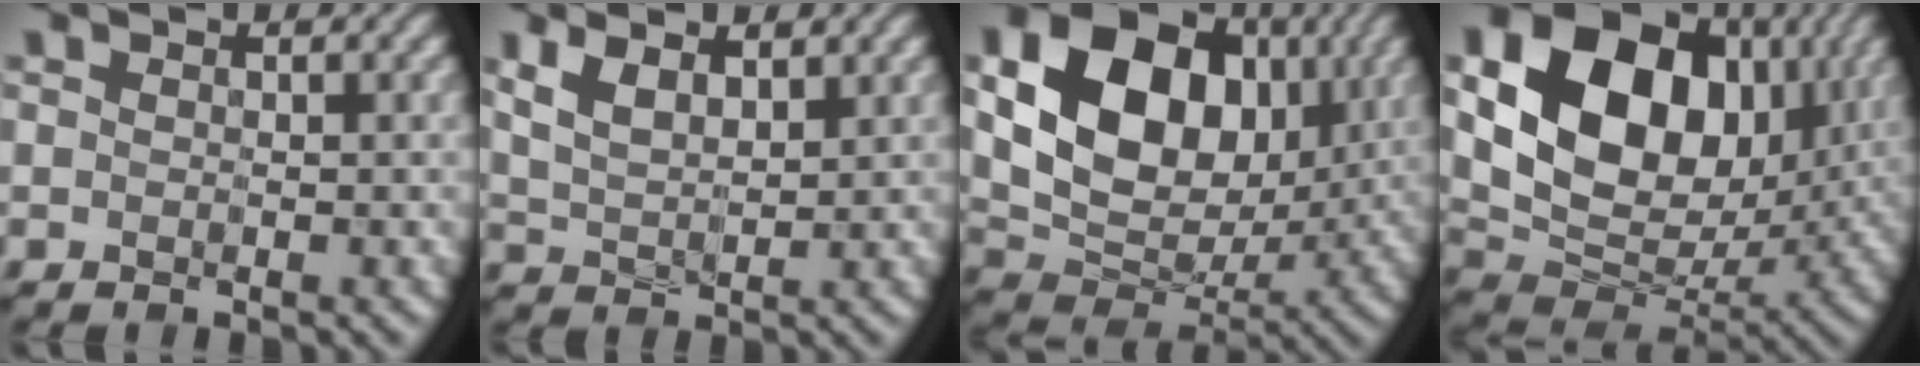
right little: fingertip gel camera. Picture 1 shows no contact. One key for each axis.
{"total": 3.7, "fx": 1.8, "fy": 1.7, "fz": 2.7, "tx": -0.062, "ty": 0.001, "tz": 0.036}
{"total": 14.0, "fx": 2.9, "fy": 10.0, "fz": 9.3, "tx": -0.169, "ty": 0.012, "tz": 0.051}
{"total": 16.0, "fx": 4.0, "fy": 11.3, "fz": 10.6, "tx": -0.199, "ty": 0.021, "tz": 0.072}